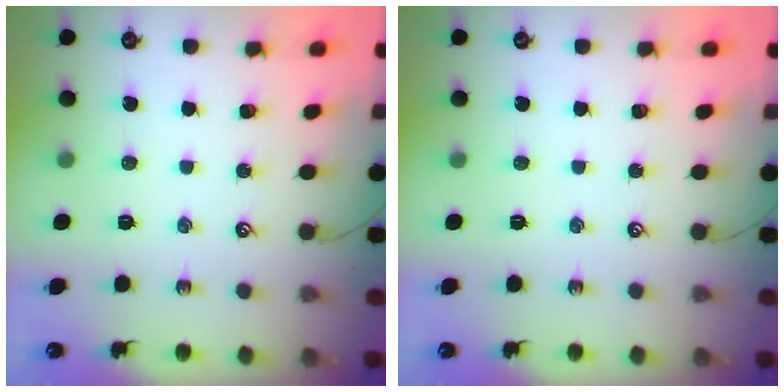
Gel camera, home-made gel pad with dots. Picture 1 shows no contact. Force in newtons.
{"total": 0.0}